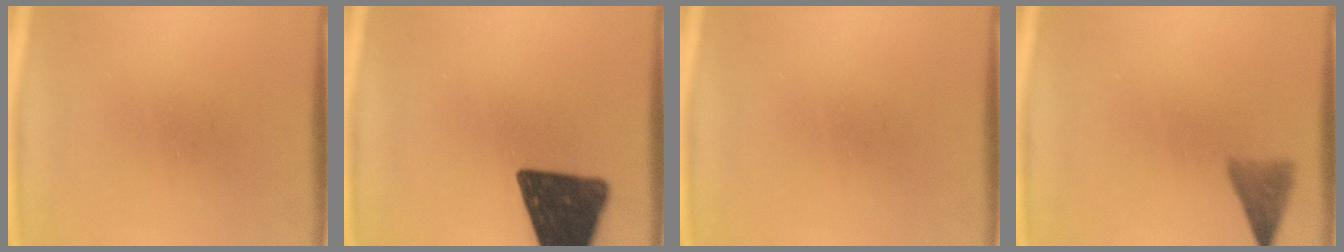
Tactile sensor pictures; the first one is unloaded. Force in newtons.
{"total": 16.6}
{"total": 0.0}
{"total": 2.8}